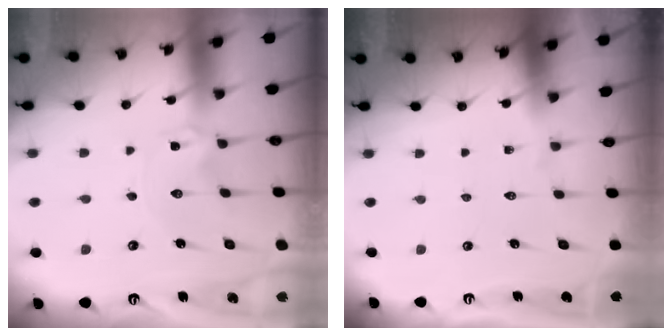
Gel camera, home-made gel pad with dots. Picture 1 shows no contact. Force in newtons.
{"total": 0.0}